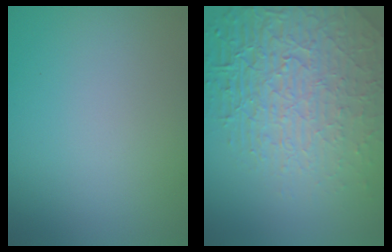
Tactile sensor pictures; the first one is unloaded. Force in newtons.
{"total": 8.9, "press": 6.0, "slide": 6.5}